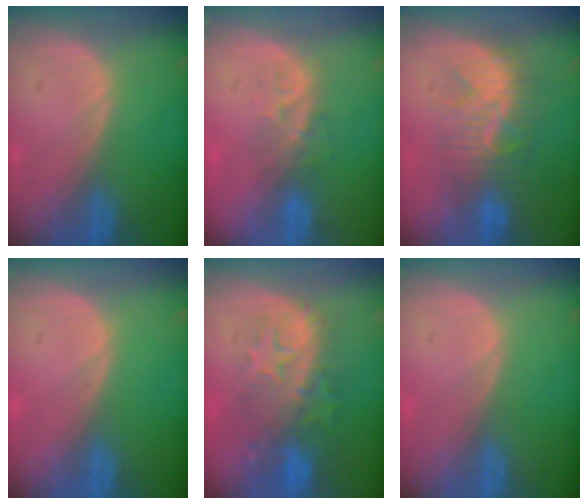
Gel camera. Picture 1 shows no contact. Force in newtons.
{"total": 3.7, "press": 3.6, "slide": 1.2}
{"total": 8.0, "press": 7.8, "slide": 1.9}
{"total": 0.0}
{"total": 9.8, "press": 9.1, "slide": 3.5}
{"total": 0.0}